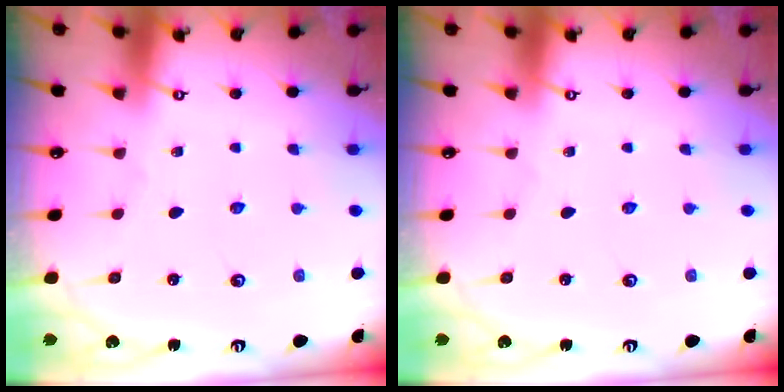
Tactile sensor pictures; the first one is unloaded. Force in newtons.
{"total": 0.0}